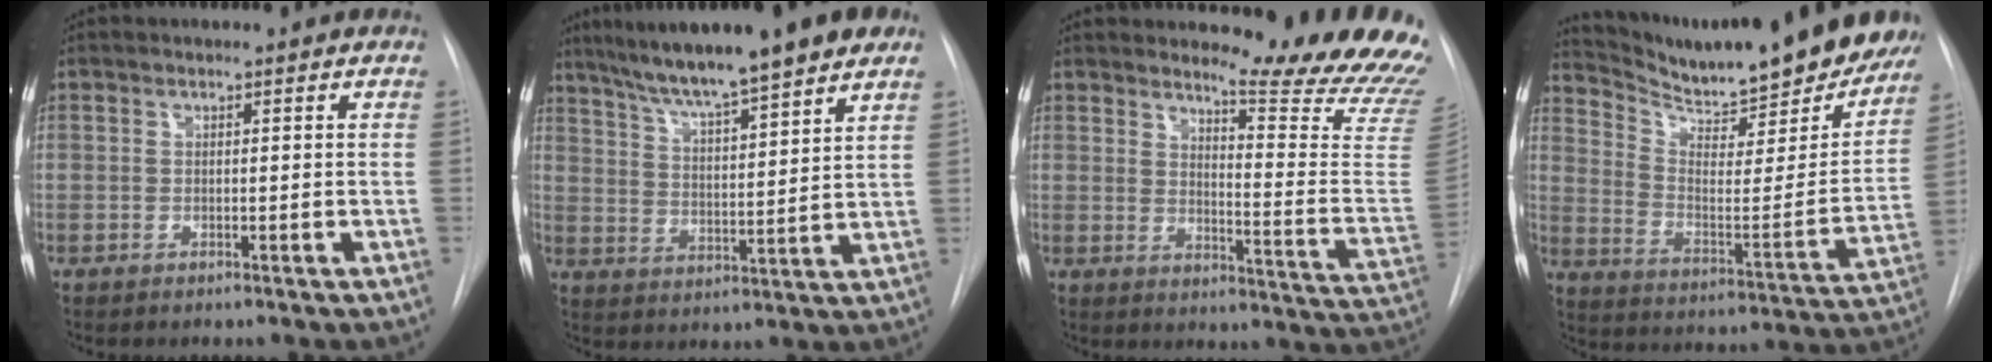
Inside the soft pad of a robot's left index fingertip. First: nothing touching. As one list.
[{"total": 15.5, "force": [12.2, 0.8, 9.5], "torque": [-0.149, 0.020, 0.189]}, {"total": 18.5, "force": [17.2, 0.3, 6.9], "torque": [-0.087, -0.148, 0.189]}, {"total": 26.0, "force": [23.1, 4.4, 11.0], "torque": [-0.181, -0.064, 0.319]}]